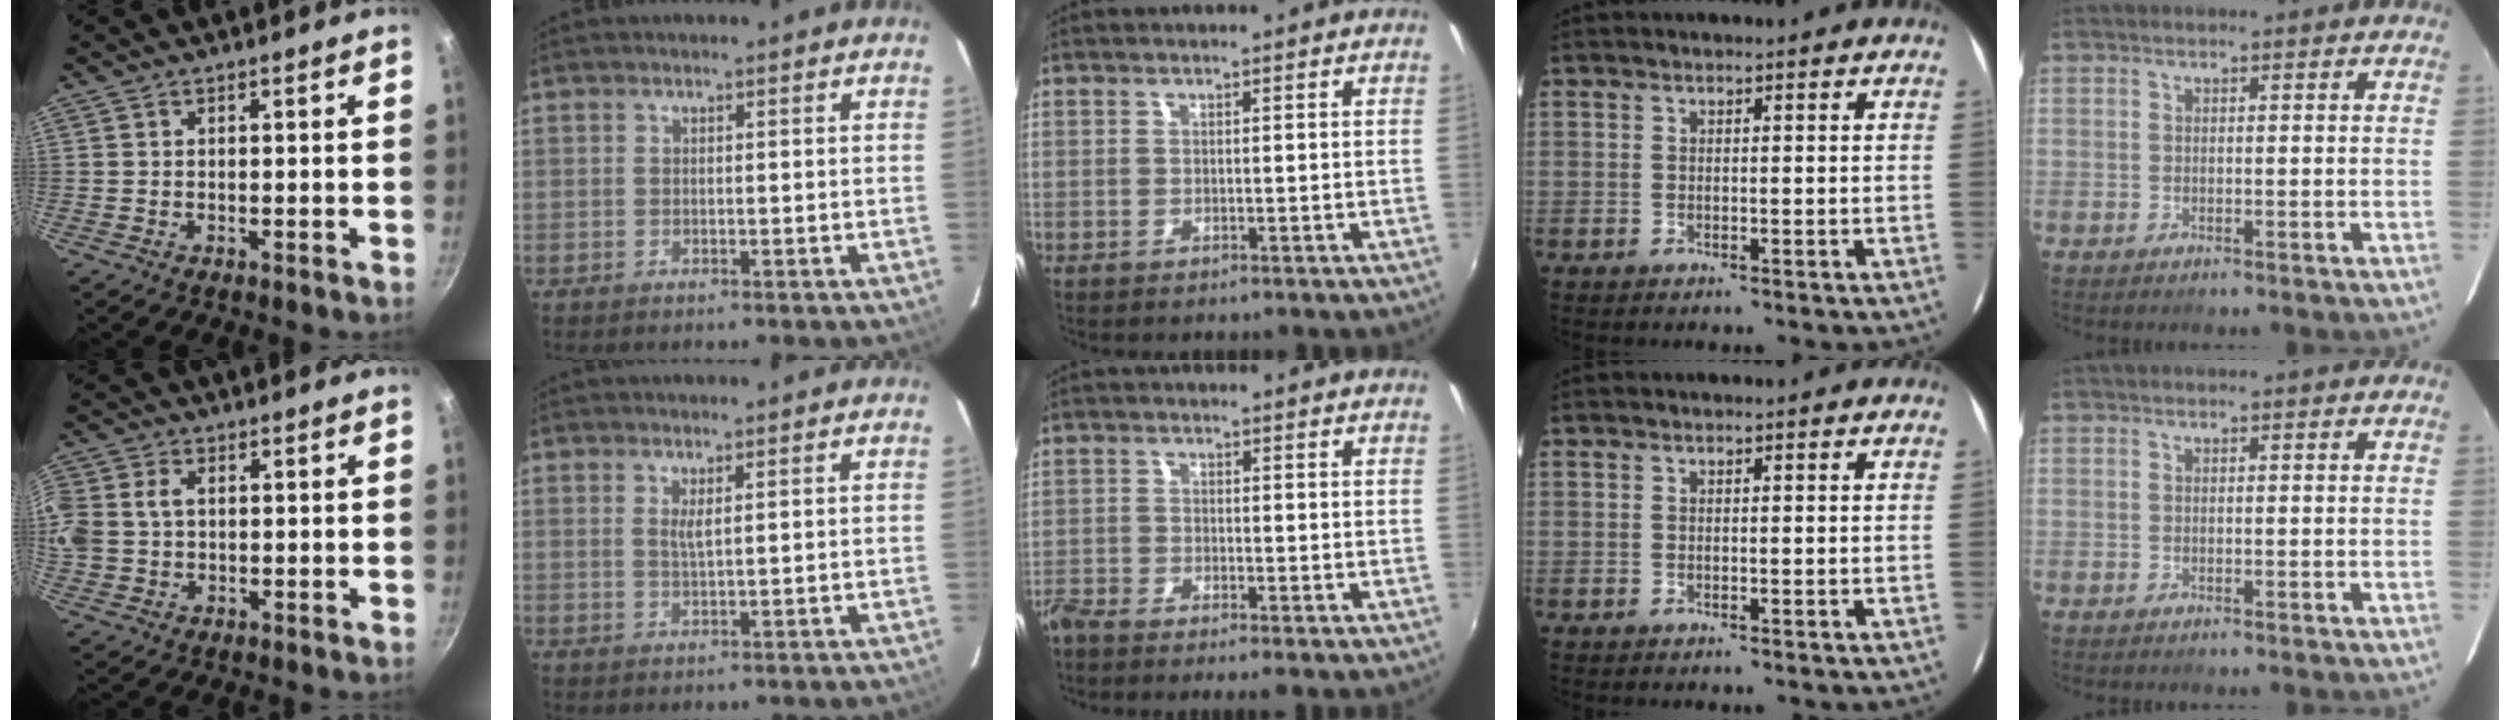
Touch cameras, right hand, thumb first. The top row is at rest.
{"thumb": {"total": 7.4, "force": [1.0, 5.8, 4.5], "torque": [-0.093, 0.010, 0.013]}, "index": {"total": 1.8, "force": [0.7, 0.2, 1.6], "torque": [-0.029, -0.002, 0.012]}, "middle": {"total": 4.1, "force": [-3.8, 0.3, 1.7], "torque": [-0.053, -0.016, -0.077]}}